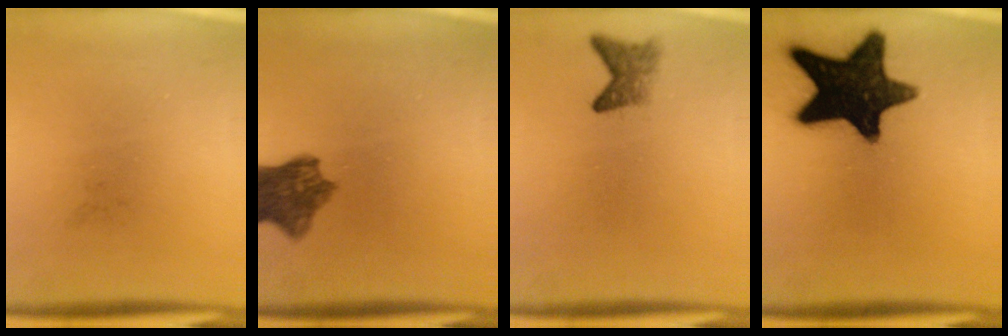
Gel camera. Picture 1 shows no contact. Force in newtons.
{"total": 7.7}
{"total": 2.4}
{"total": 17.6}